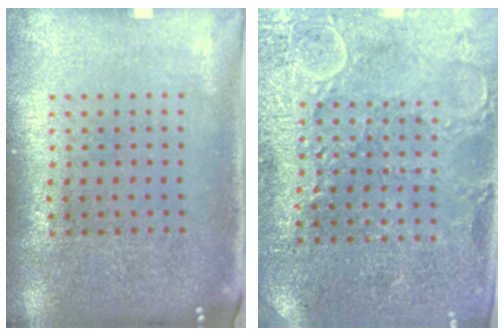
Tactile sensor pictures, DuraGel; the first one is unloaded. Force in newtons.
{"total": 2.8, "press": 2.7, "slide": 0.7}